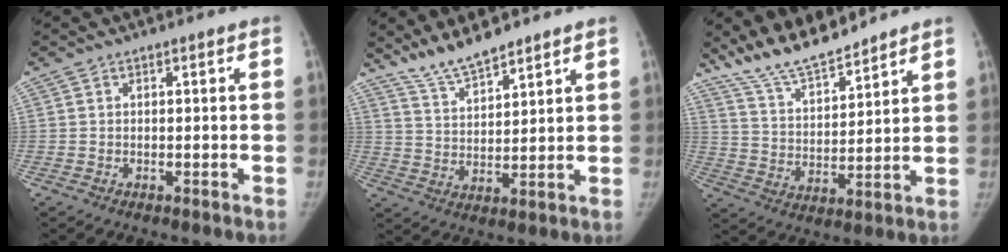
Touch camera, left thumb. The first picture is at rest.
{"total": 7.9, "force": [7.0, 1.5, 3.4], "torque": [-0.055, -0.039, 0.141]}
{"total": 11.1, "force": [10.2, 2.4, 3.9], "torque": [-0.056, -0.051, 0.194]}